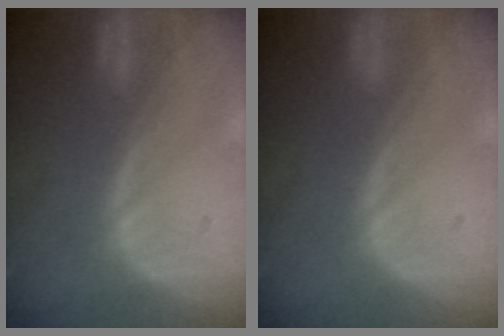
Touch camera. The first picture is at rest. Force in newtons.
{"total": 0.0}